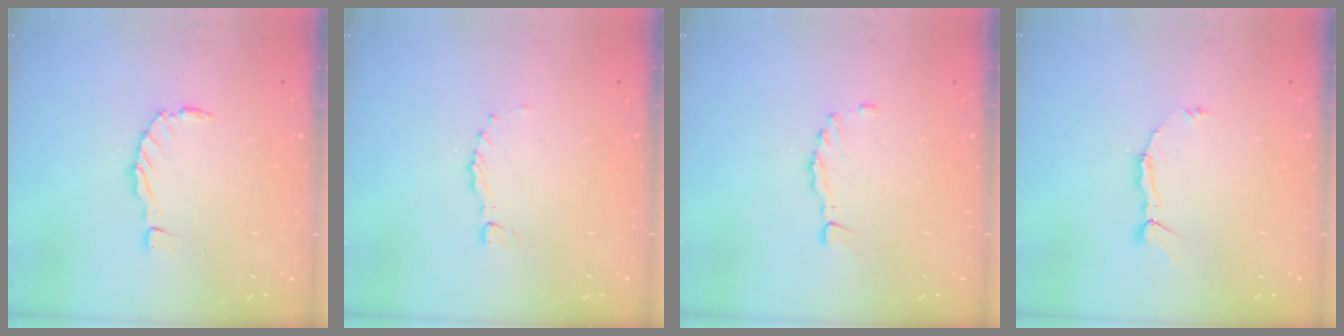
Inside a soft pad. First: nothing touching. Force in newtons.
{"total": 0.0}
{"total": 1.6, "press": 1.6, "slide": 0.2}
{"total": 3.3, "press": 3.3, "slide": 0.2}